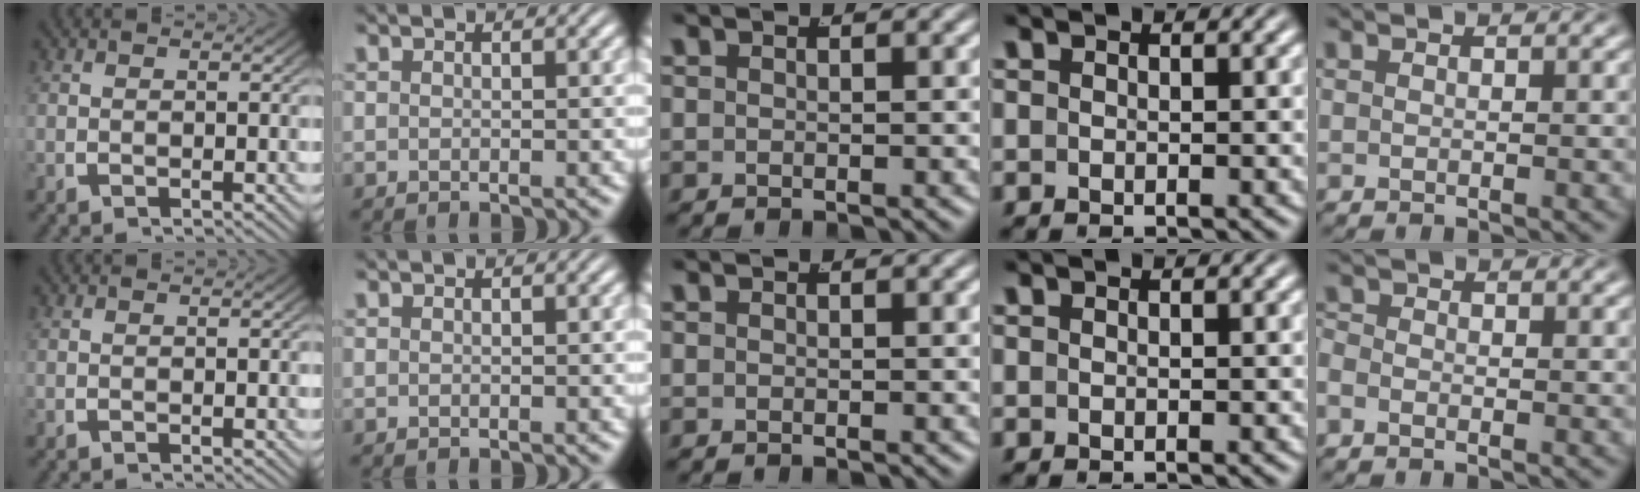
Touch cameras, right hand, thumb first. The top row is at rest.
{"little": {"total": 1.5, "force": [-0.8, 1.2, 0.6], "torque": [-0.021, -0.008, -0.016]}}